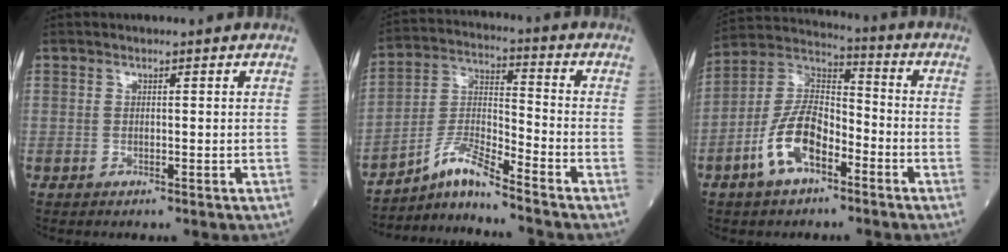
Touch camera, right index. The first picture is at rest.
{"total": 7.3, "force": [-6.4, -0.7, 3.4], "torque": [-0.080, -0.002, -0.118]}
{"total": 11.2, "force": [-5.2, 5.2, 8.5], "torque": [-0.188, 0.016, -0.099]}